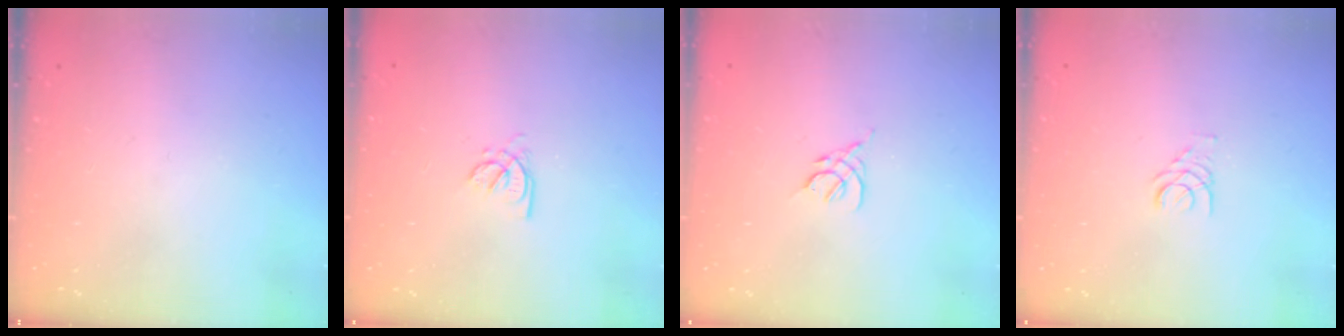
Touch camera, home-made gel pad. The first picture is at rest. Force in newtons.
{"total": 1.6, "press": 1.6, "slide": 0.3}
{"total": 2.4, "press": 2.3, "slide": 0.6}
{"total": 1.4, "press": 1.4, "slide": 0.2}